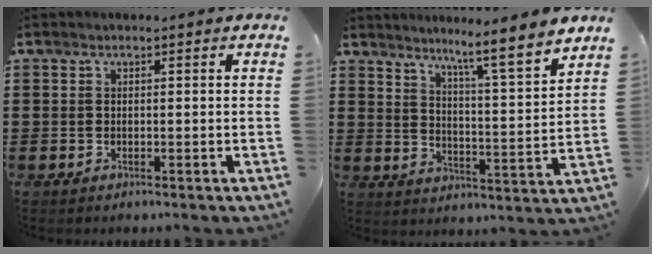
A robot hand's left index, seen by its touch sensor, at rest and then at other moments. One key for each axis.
{"total": 6.6, "fx": 5.7, "fy": -1.3, "fz": 3.1, "tx": -0.059, "ty": -0.059, "tz": 0.082}